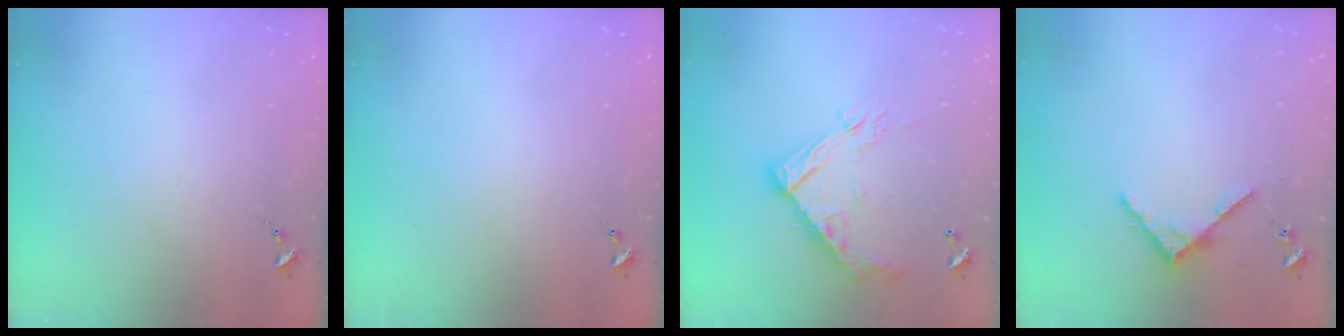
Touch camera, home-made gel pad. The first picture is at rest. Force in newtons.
{"total": 0.0}
{"total": 15.6, "press": 15.6, "slide": 1.2}
{"total": 3.7, "press": 3.7, "slide": 0.3}